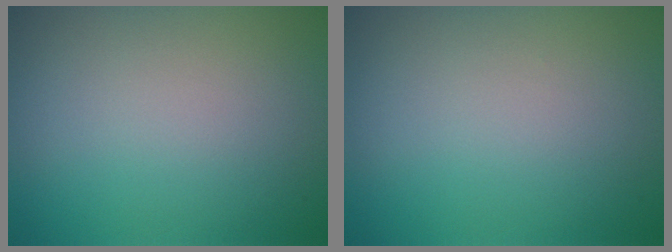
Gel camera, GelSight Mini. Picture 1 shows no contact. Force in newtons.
{"total": 0.0}